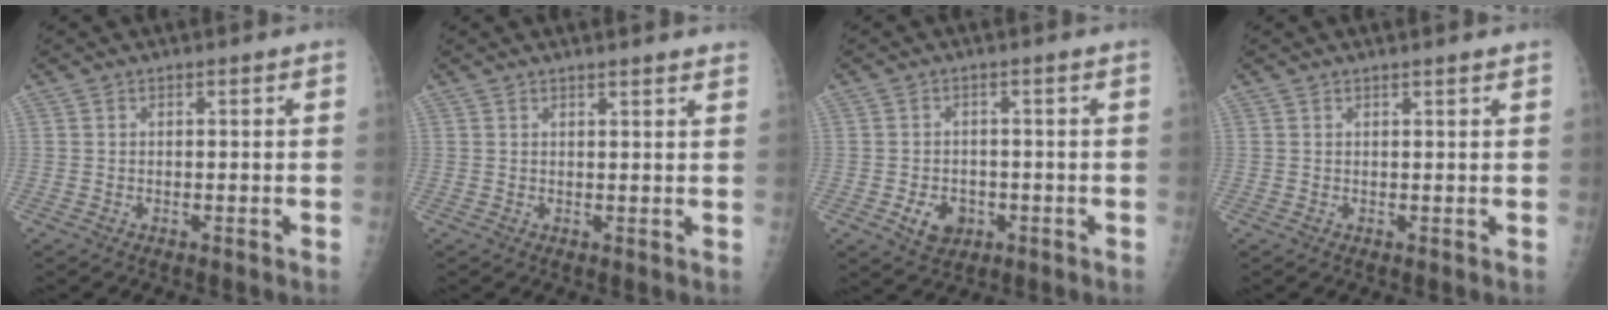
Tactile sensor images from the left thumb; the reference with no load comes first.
{"total": 4.1, "force": [3.7, 0.3, 1.7], "torque": [-0.013, -0.011, 0.037]}
{"total": 4.6, "force": [-1.5, 3.5, 2.5], "torque": [-0.030, 0.005, -0.015]}
{"total": 1.2, "force": [1.1, -0.1, 0.6], "torque": [-0.006, 0.000, 0.019]}